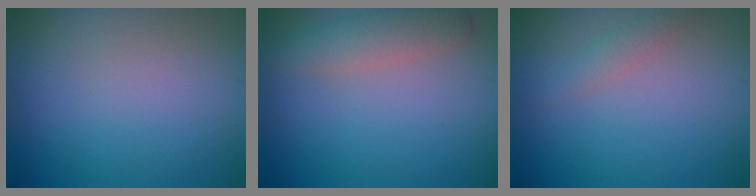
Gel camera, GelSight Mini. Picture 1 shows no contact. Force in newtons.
{"total": 2.7, "press": 2.7, "slide": 0.1}
{"total": 1.3, "press": 1.3, "slide": 0.1}